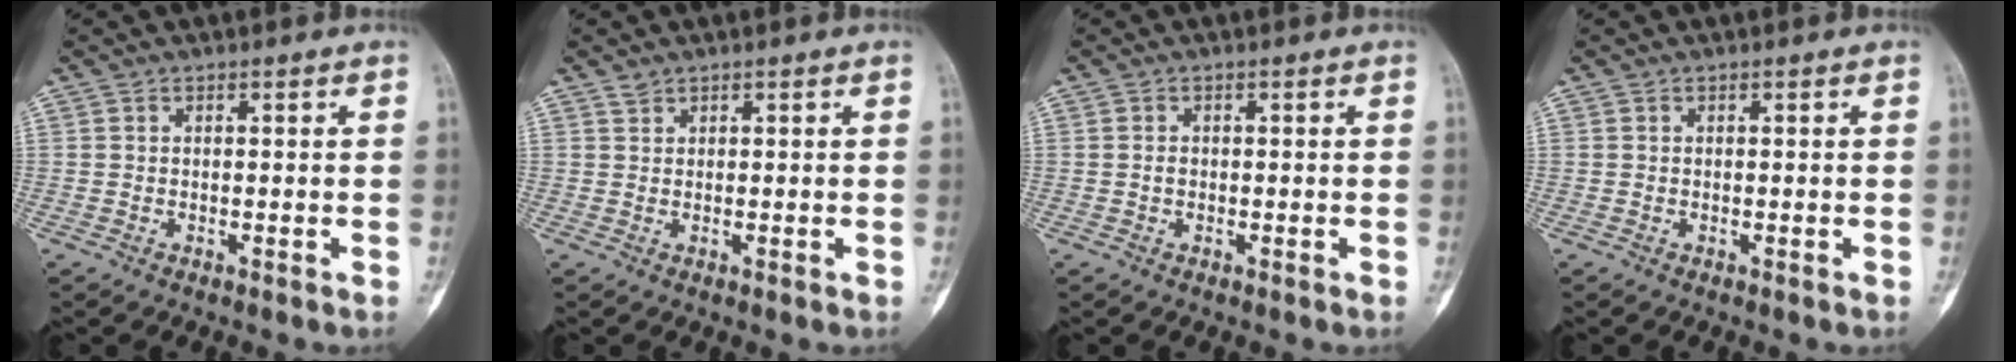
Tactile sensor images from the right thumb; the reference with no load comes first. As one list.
[{"total": 0.9, "force": [0.8, 0.5, 0.1], "torque": [0.004, -0.003, 0.013]}, {"total": 0.7, "force": [-0.1, 0.5, 0.4], "torque": [-0.002, 0.000, -0.003]}, {"total": 0.0}]